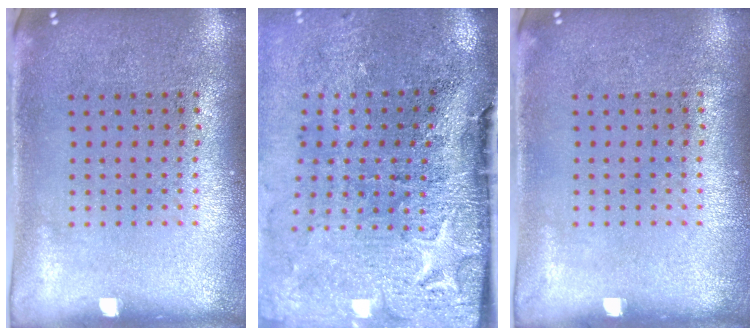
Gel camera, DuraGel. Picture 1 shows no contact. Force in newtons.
{"total": 4.9, "press": 3.8, "slide": 3.0}
{"total": 0.0}